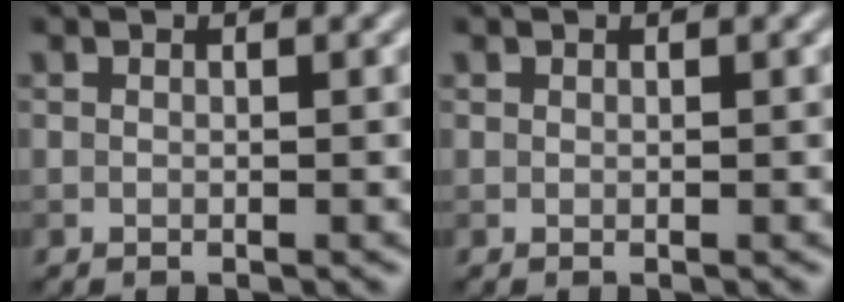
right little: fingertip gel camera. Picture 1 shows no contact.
{"total": 0.0}